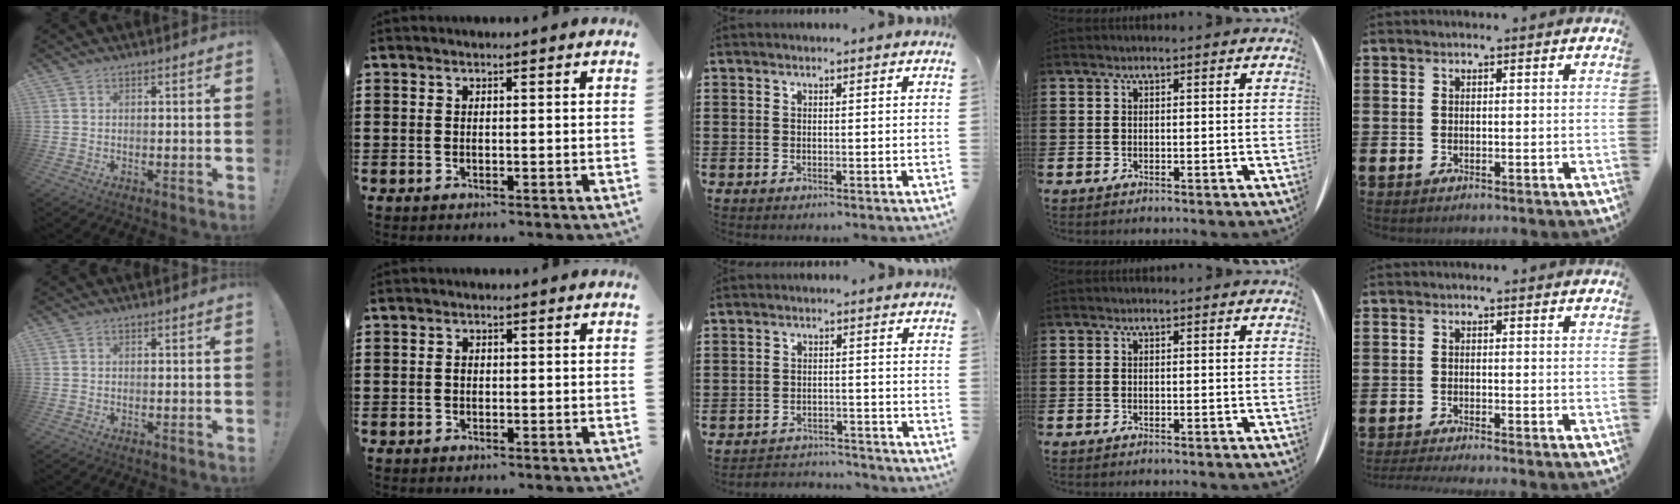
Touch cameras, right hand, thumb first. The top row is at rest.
{"index": {"total": 0.8, "force": [-0.1, 0.6, 0.5], "torque": [-0.012, 0.002, -0.002]}, "middle": {"total": 3.1, "force": [-3.1, 0.4, -0.2], "torque": [-0.006, -0.002, -0.067]}, "little": {"total": 0.6, "force": [-0.6, -0.2, 0.1], "torque": [-0.001, -0.005, -0.011]}}